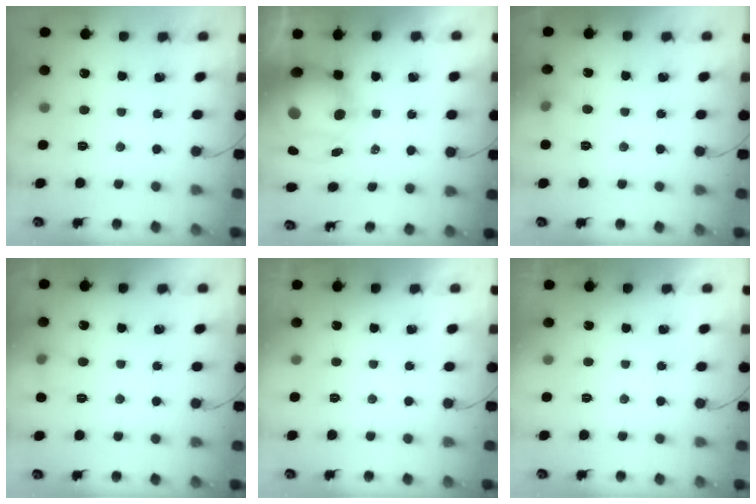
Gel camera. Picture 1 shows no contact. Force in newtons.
{"total": 15.1, "press": 14.7, "slide": 3.1}
{"total": 4.8, "press": 4.5, "slide": 1.7}
{"total": 5.5, "press": 5.3, "slide": 1.7}
{"total": 0.0}
{"total": 0.0}